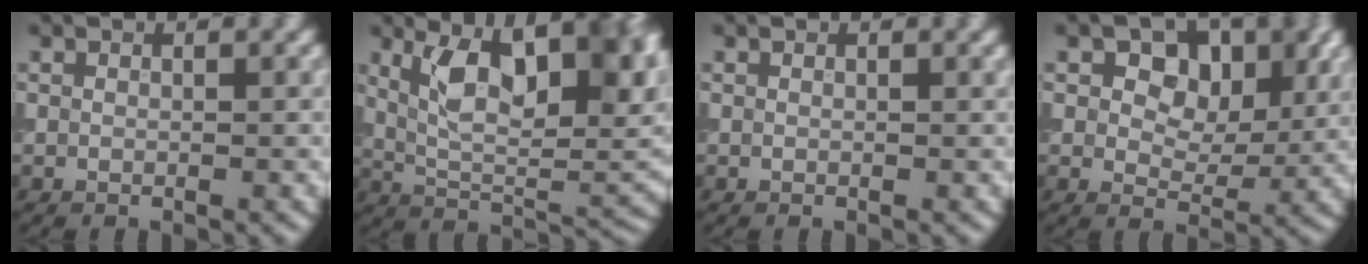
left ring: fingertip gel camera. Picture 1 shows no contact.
{"total": 12.5, "force": [3.8, 5.7, 10.4], "torque": [-0.151, 0.001, 0.070]}
{"total": 0.0}
{"total": 7.1, "force": [2.5, 4.7, 4.7], "torque": [-0.058, 0.000, 0.028]}